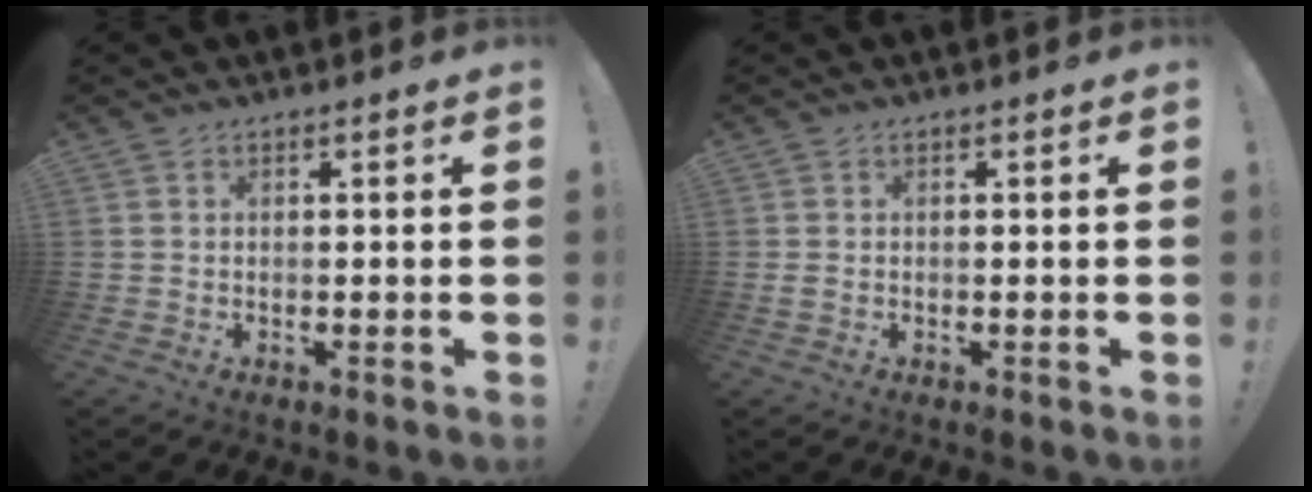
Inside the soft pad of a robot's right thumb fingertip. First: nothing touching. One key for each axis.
{"total": 0.8, "fx": -0.1, "fy": 0.3, "fz": 0.7, "tx": -0.010, "ty": -0.001, "tz": -0.001}